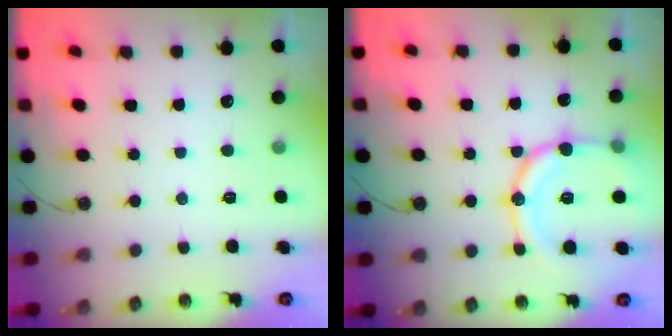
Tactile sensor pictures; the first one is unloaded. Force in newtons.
{"total": 17.2, "press": 16.9, "slide": 3.6}